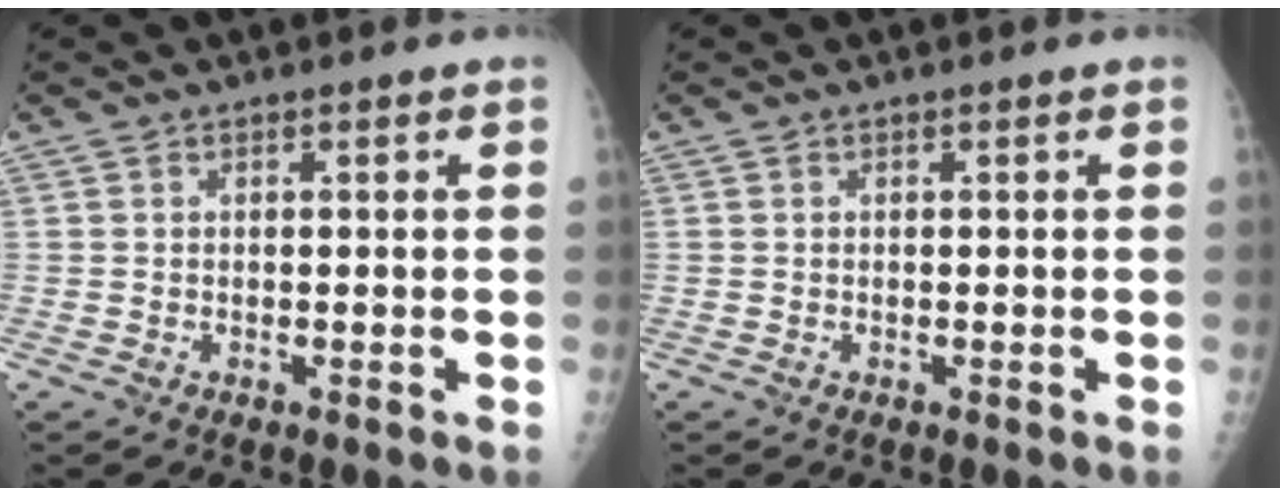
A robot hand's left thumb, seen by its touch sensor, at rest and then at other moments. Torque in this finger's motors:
{"motor_torque": [0.00, 0.00, 0.00, 0.00, 0.00]}